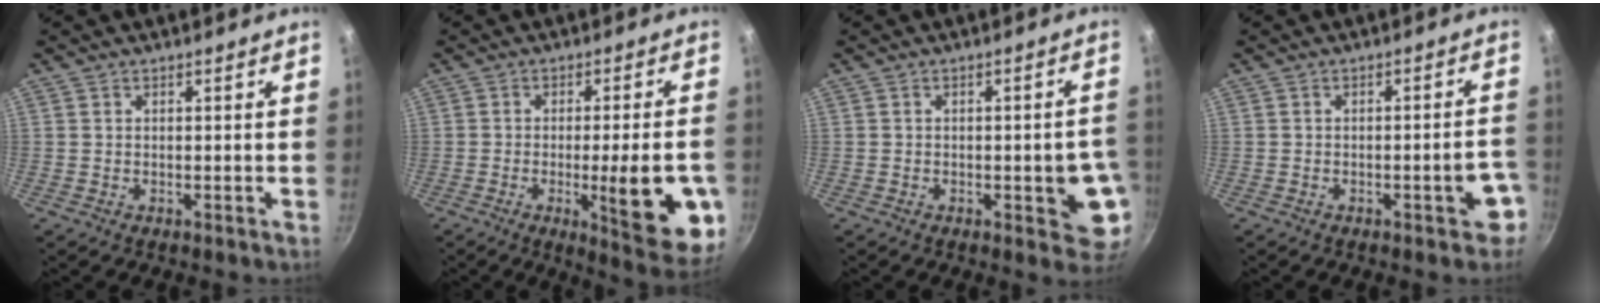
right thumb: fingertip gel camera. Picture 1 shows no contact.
{"total": 16.2, "force": [-4.1, 3.7, 15.2], "torque": [-0.179, 0.001, -0.050]}
{"total": 8.7, "force": [-1.7, 3.4, 7.9], "torque": [-0.064, 0.008, -0.018]}
{"total": 6.2, "force": [-2.7, 2.0, 5.2], "torque": [-0.041, 0.033, -0.028]}